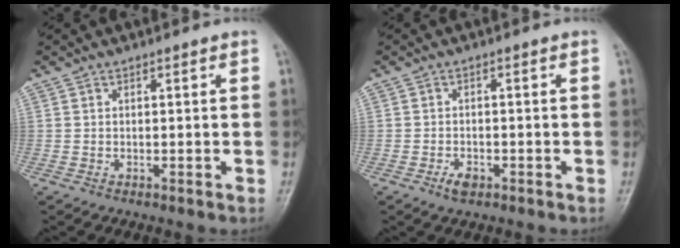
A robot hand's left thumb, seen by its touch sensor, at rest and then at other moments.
{"total": 2.4, "force": [-1.5, 1.3, 1.3], "torque": [-0.022, 0.004, -0.024]}